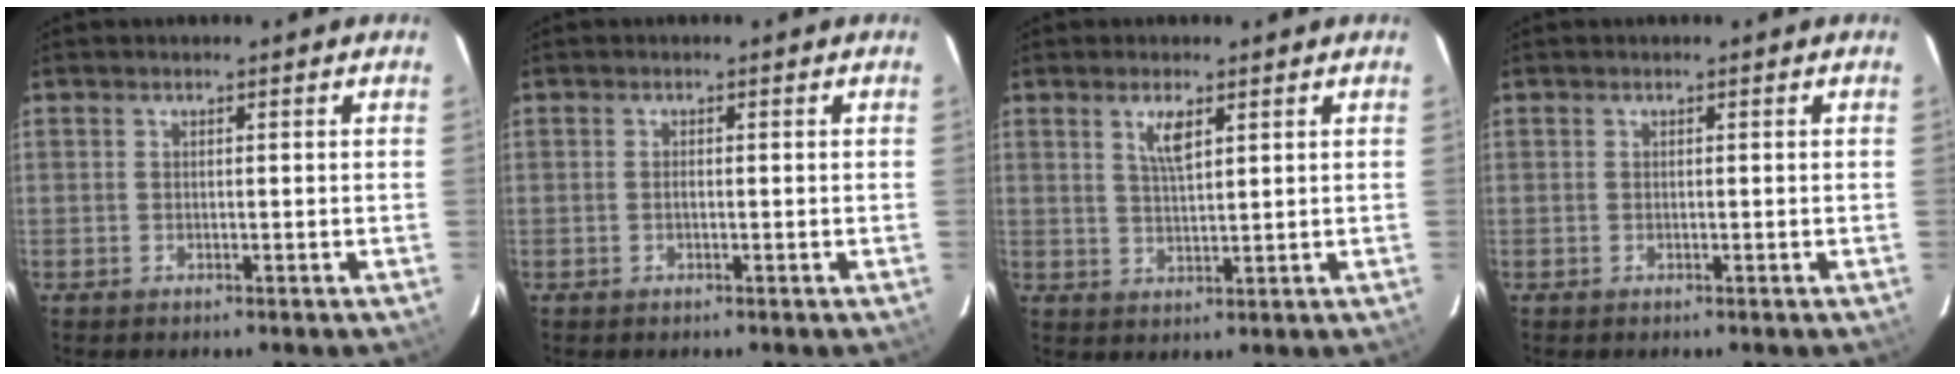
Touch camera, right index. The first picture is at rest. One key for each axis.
{"total": 0.5, "fx": -0.1, "fy": 0.1, "fz": 0.5, "tx": -0.010, "ty": 0.001, "tz": -0.004}
{"total": 4.0, "fx": 2.1, "fy": 1.2, "fz": 3.2, "tx": -0.060, "ty": 0.000, "tz": 0.041}
{"total": 0.0}